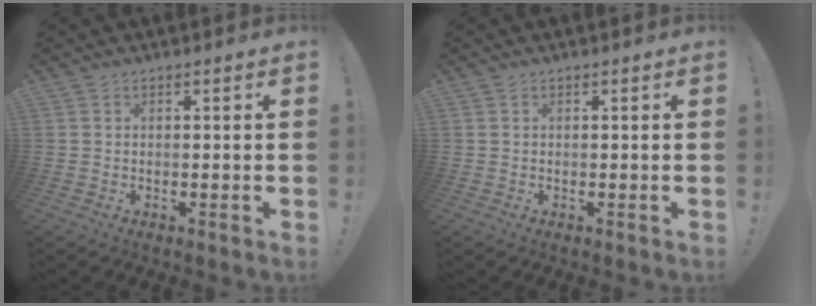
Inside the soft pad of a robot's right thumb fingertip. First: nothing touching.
{"total": 0.0}